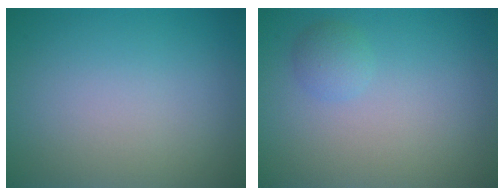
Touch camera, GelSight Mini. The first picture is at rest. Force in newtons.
{"total": 1.3, "press": 1.3, "slide": 0.0}